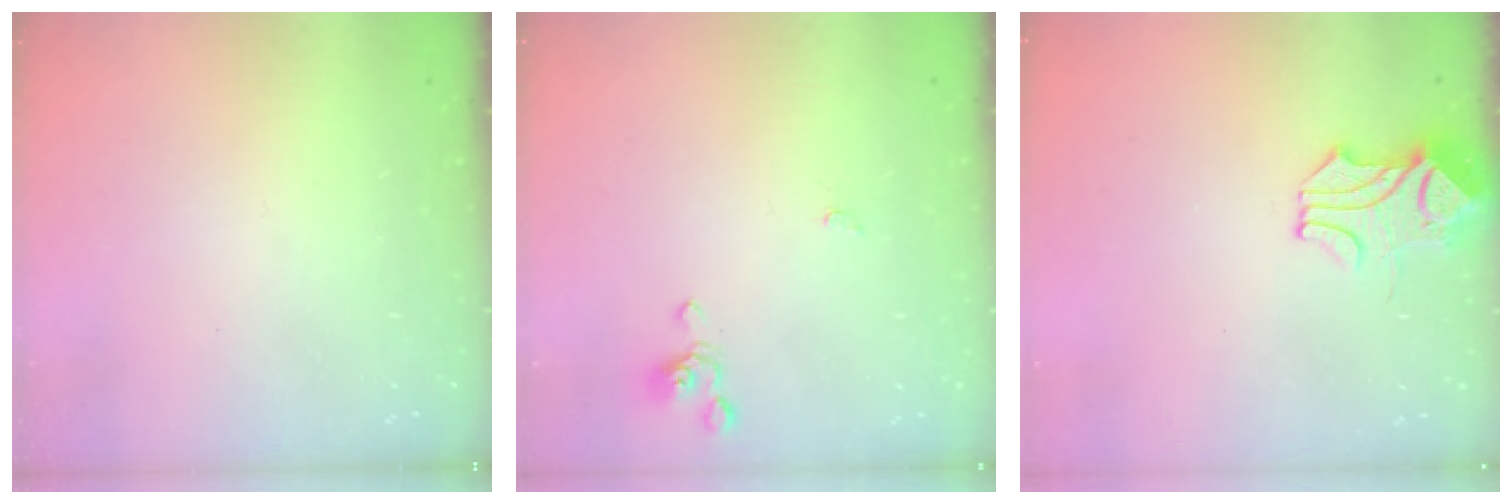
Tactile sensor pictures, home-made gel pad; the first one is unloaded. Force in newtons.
{"total": 0.0}
{"total": 2.2, "press": 2.1, "slide": 0.7}